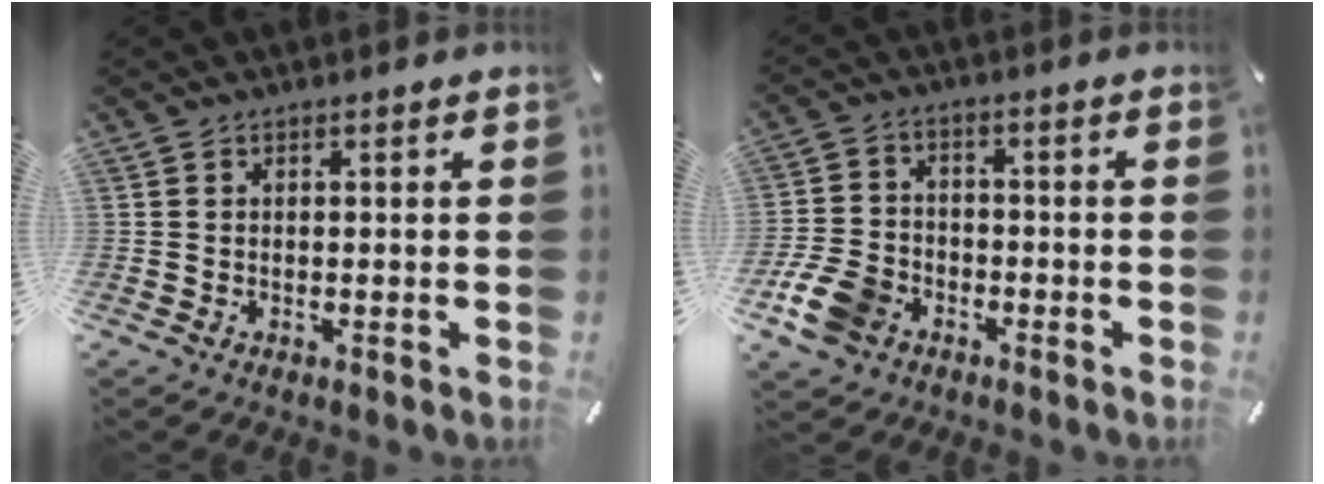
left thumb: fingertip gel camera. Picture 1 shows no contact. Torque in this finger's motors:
{"motor_torque": [0.28, 2.58, 0.24, -0.10, 0.08]}